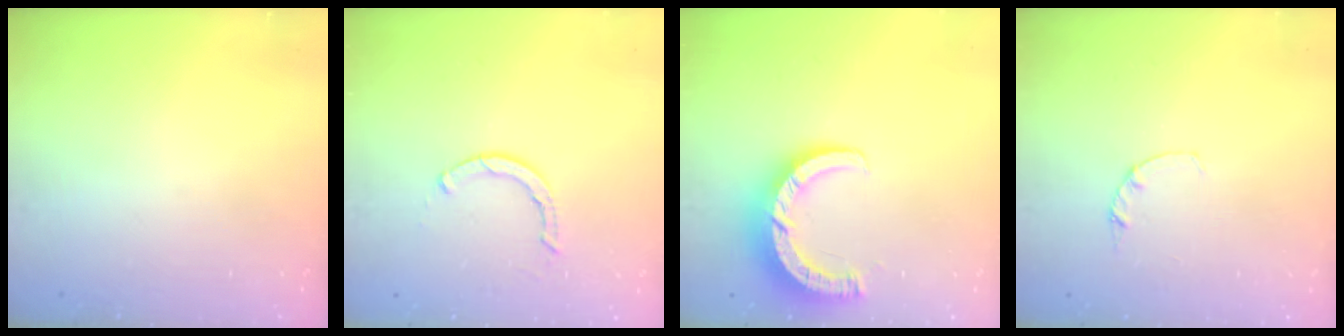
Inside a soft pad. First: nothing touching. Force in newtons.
{"total": 2.3, "press": 2.3, "slide": 0.1}
{"total": 9.4, "press": 9.4, "slide": 1.0}
{"total": 1.2, "press": 1.1, "slide": 0.3}